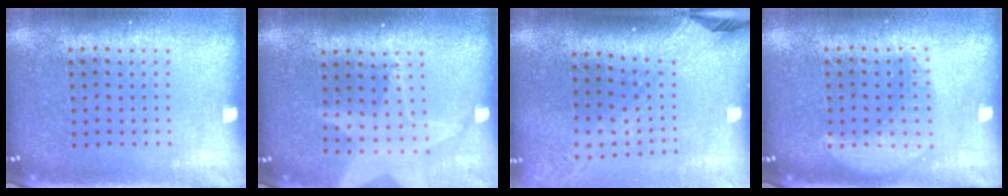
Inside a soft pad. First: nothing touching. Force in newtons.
{"total": 1.8, "press": 1.5, "slide": 1.0}
{"total": 2.3, "press": 1.7, "slide": 1.5}
{"total": 2.8, "press": 2.8, "slide": 0.3}